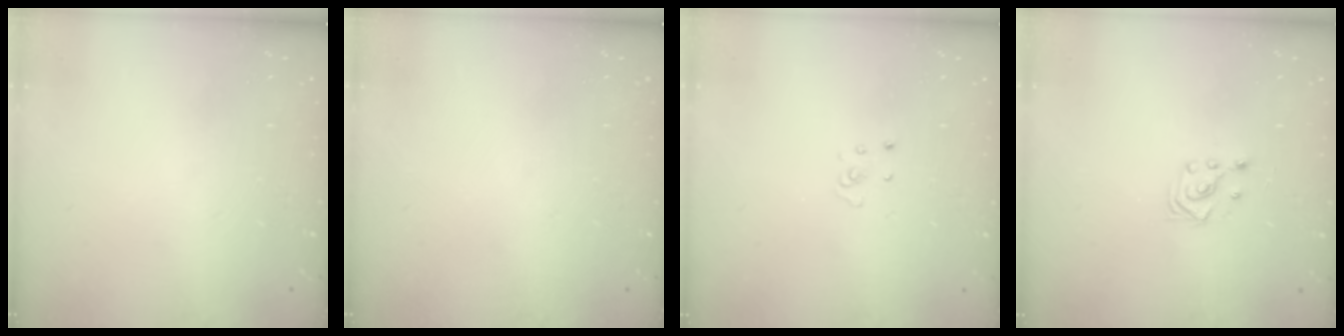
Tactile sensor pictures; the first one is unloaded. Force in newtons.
{"total": 0.0}
{"total": 2.3, "press": 2.3, "slide": 0.2}
{"total": 2.9, "press": 2.7, "slide": 1.0}